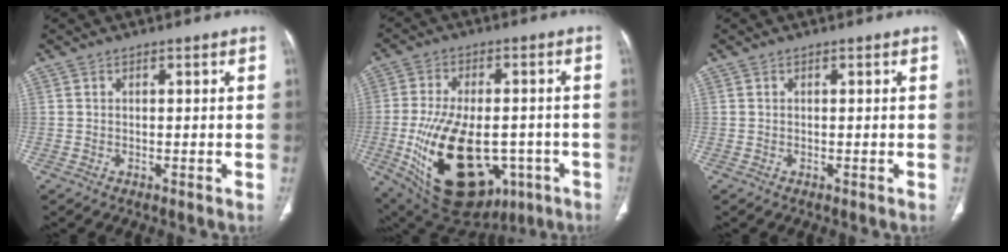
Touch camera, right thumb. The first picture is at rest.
{"total": 24.7, "force": [-6.7, 14.2, 19.1], "torque": [-0.357, -0.008, -0.076]}
{"total": 0.0}